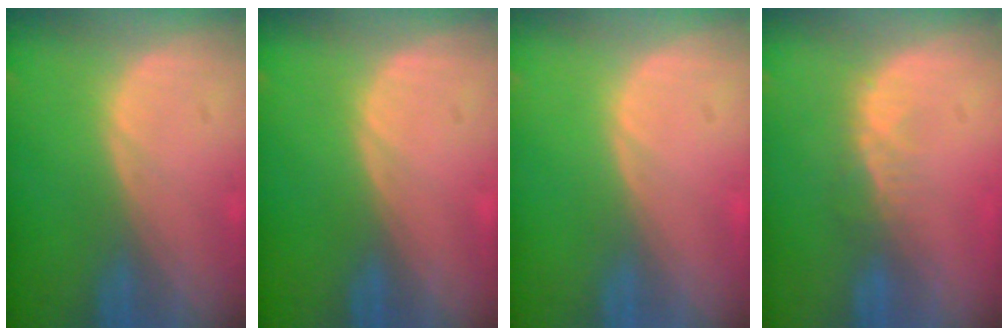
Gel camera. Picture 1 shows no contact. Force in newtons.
{"total": 0.0}
{"total": 0.0}
{"total": 3.1, "press": 2.7, "slide": 1.5}